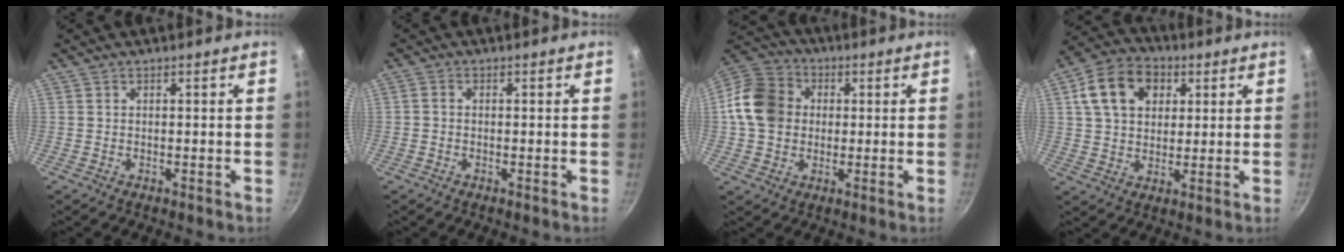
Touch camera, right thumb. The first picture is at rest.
{"total": 1.2, "force": [-0.3, 0.9, 0.6], "torque": [-0.014, 0.006, -0.008]}
{"total": 13.1, "force": [0.9, 11.0, 7.1], "torque": [-0.110, 0.022, 0.000]}
{"total": 13.1, "force": [4.4, 9.6, 7.8], "torque": [-0.120, 0.008, 0.062]}